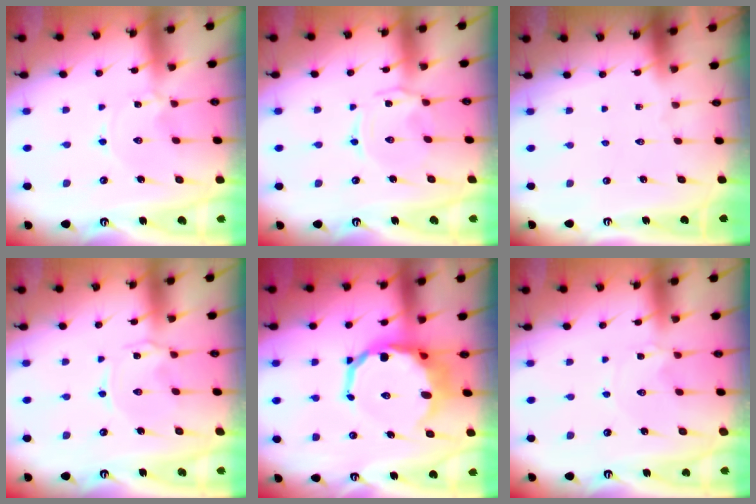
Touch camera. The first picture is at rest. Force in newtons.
{"total": 1.7, "press": 1.6, "slide": 0.5}
{"total": 0.0}
{"total": 0.6, "press": 0.6, "slide": 0.2}
{"total": 13.5, "press": 13.1, "slide": 3.2}
{"total": 0.7, "press": 0.7, "slide": 0.2}